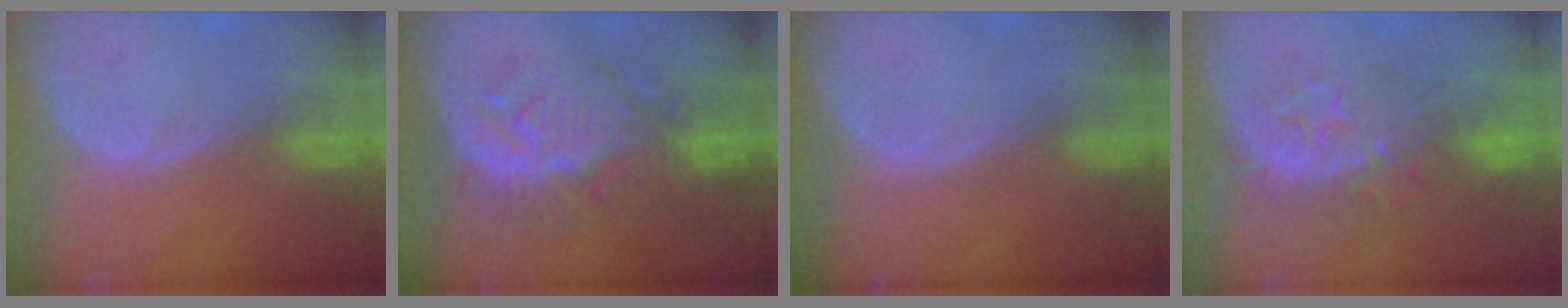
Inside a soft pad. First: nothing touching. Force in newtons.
{"total": 9.5, "press": 9.4, "slide": 0.5}
{"total": 0.0}
{"total": 8.4, "press": 8.3, "slide": 1.3}